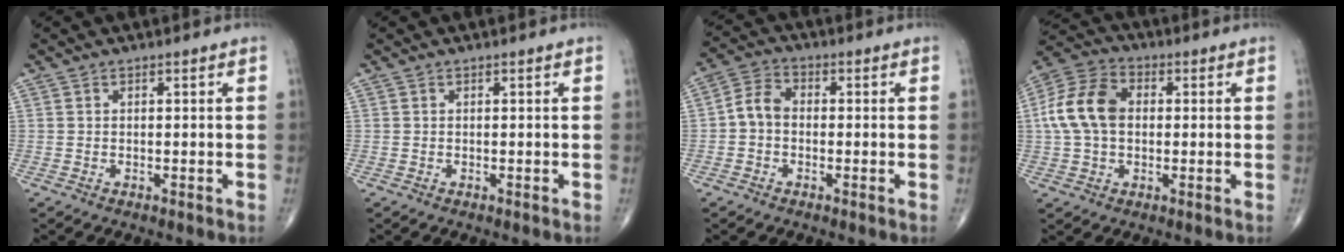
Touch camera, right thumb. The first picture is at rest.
{"total": 0.0}
{"total": 5.2, "force": [-0.7, 3.9, 3.2], "torque": [-0.050, 0.018, -0.027]}
{"total": 11.9, "force": [0.8, 8.2, 8.6], "torque": [-0.172, 0.029, 0.008]}